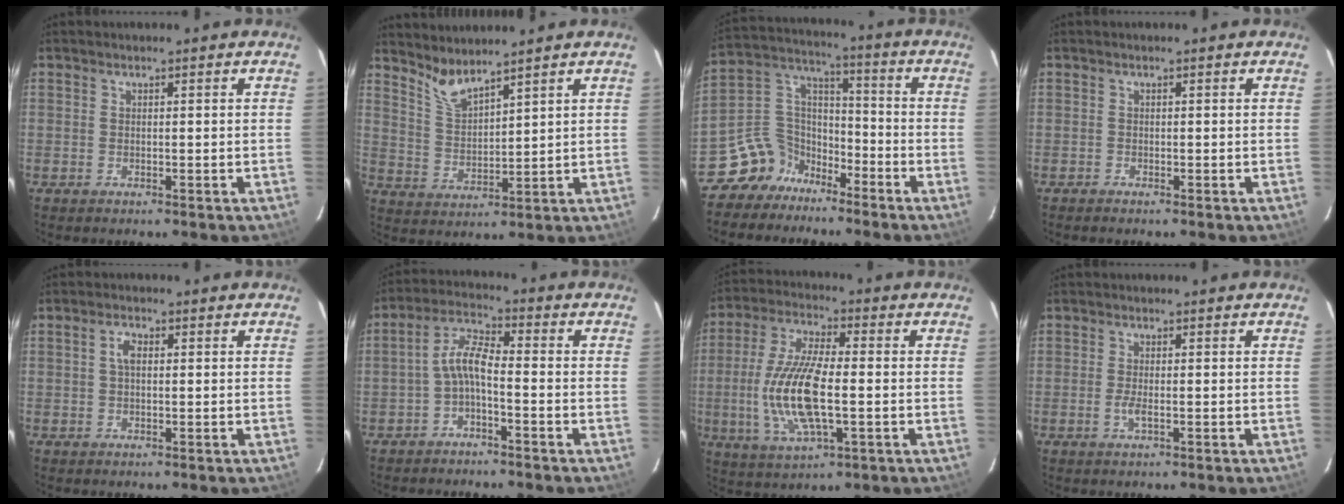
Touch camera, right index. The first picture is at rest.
{"total": 5.6, "force": [5.1, 0.6, 2.4], "torque": [-0.051, -0.008, 0.107]}
{"total": 9.3, "force": [-6.7, 6.3, 1.0], "torque": [-0.045, 0.060, -0.133]}
{"total": 0.5, "force": [-0.5, 0.1, 0.0], "torque": [-0.003, -0.002, -0.011]}
{"total": 2.1, "force": [0.2, 1.1, 1.8], "torque": [-0.037, 0.007, 0.004]}
{"total": 5.0, "force": [-2.4, 1.3, 4.2], "torque": [-0.100, 0.018, -0.047]}
{"total": 14.6, "force": [-2.2, 4.8, 13.7], "torque": [-0.287, -0.004, -0.042]}
{"total": 1.7, "force": [-0.6, 0.3, 1.6], "torque": [-0.033, -0.003, -0.011]}